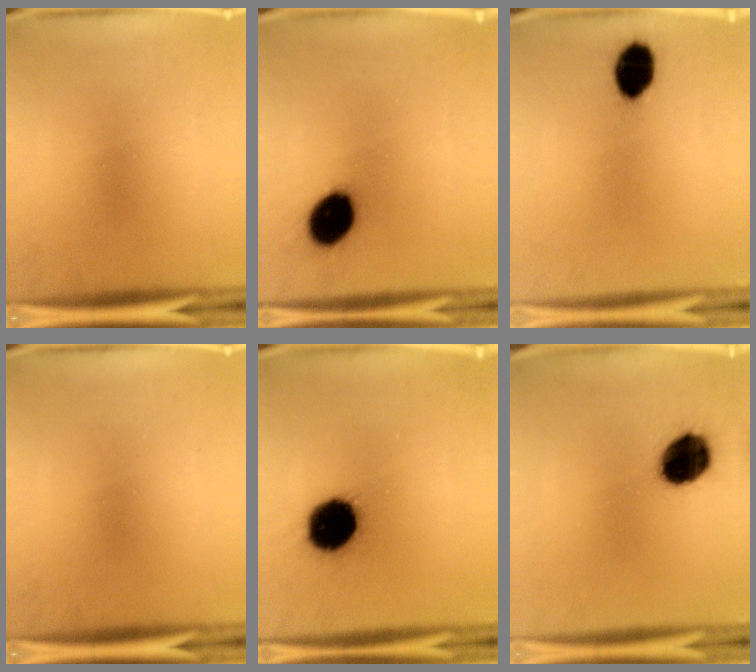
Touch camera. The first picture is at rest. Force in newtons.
{"total": 11.4}
{"total": 8.4}
{"total": 0.0}
{"total": 17.3}
{"total": 12.9}